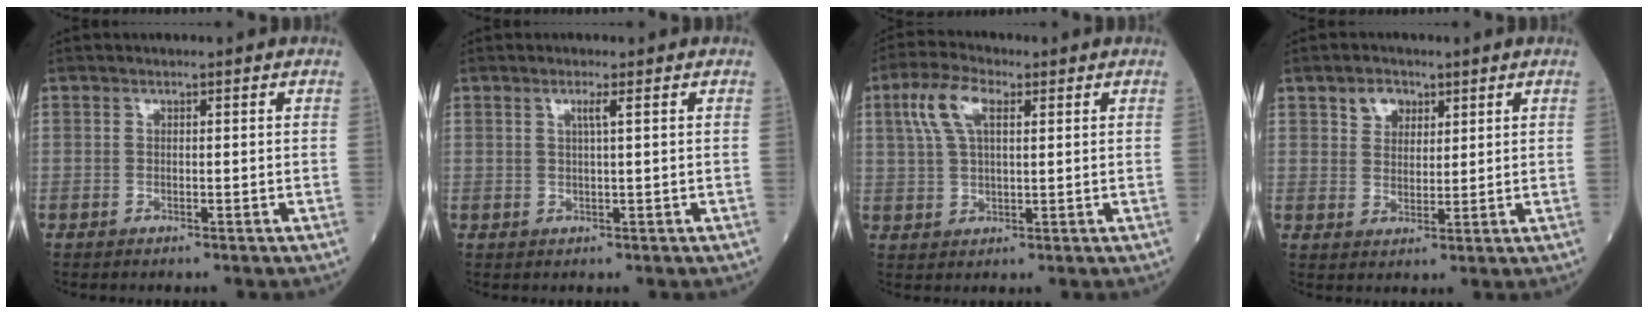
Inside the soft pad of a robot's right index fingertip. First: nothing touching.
{"total": 1.5, "force": [0.6, -0.3, 1.4], "torque": [-0.028, -0.002, 0.012]}
{"total": 7.2, "force": [2.9, 2.9, 6.0], "torque": [-0.135, 0.020, 0.056]}
{"total": 4.1, "force": [2.3, 2.9, 1.7], "torque": [-0.030, 0.007, 0.043]}